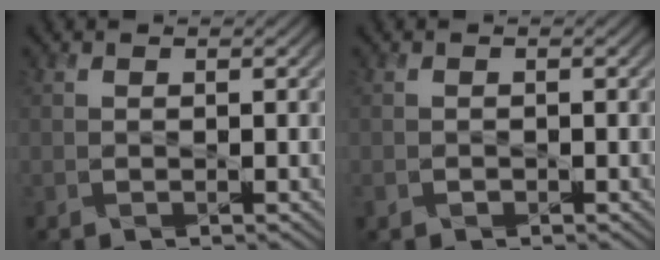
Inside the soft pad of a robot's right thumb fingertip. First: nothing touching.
{"total": 0.9, "force": [-0.5, 0.7, 0.1], "torque": [-0.004, -0.007, -0.006]}